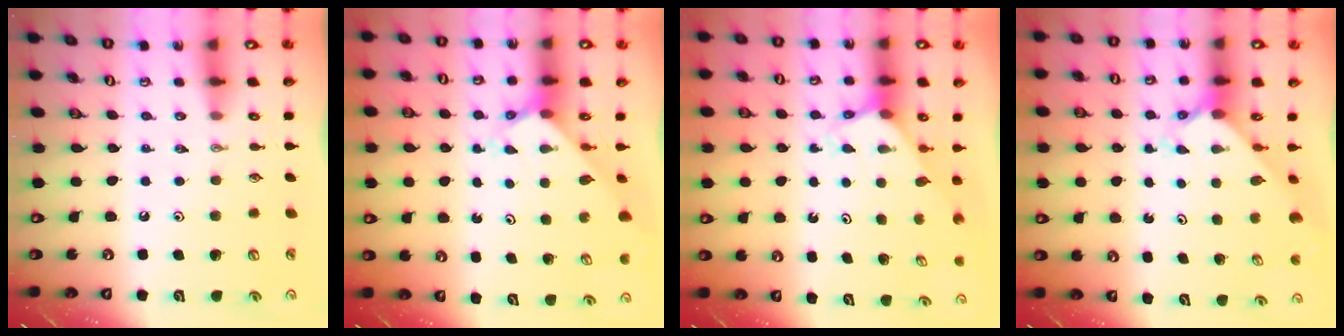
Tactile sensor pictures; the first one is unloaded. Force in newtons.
{"total": 2.0, "press": 2.0, "slide": 0.2}
{"total": 2.6, "press": 2.6, "slide": 0.1}
{"total": 2.4, "press": 2.3, "slide": 0.2}